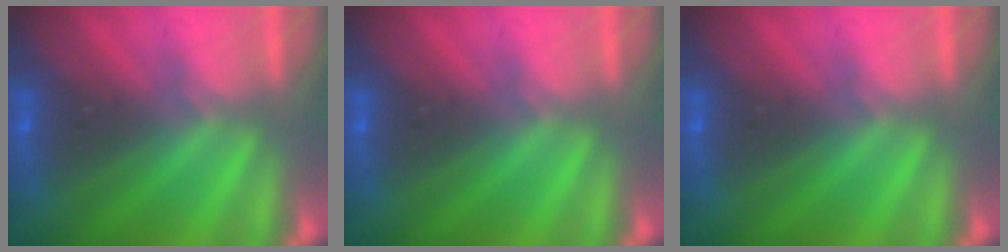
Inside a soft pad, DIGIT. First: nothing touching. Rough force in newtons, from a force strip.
{"total": 0.0}
{"total": 0.0}